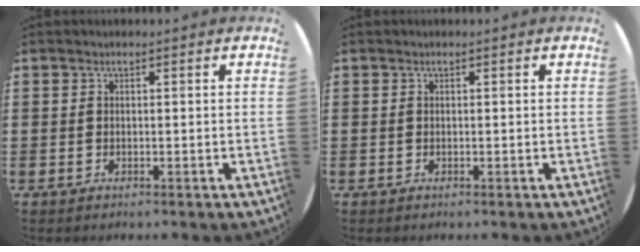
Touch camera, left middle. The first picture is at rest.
{"total": 0.0}